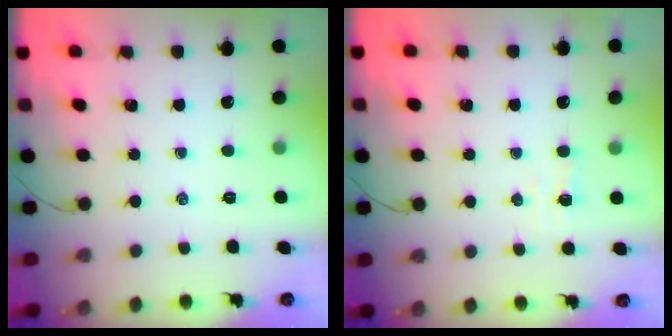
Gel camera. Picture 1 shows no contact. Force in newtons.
{"total": 1.8, "press": 1.7, "slide": 0.6}